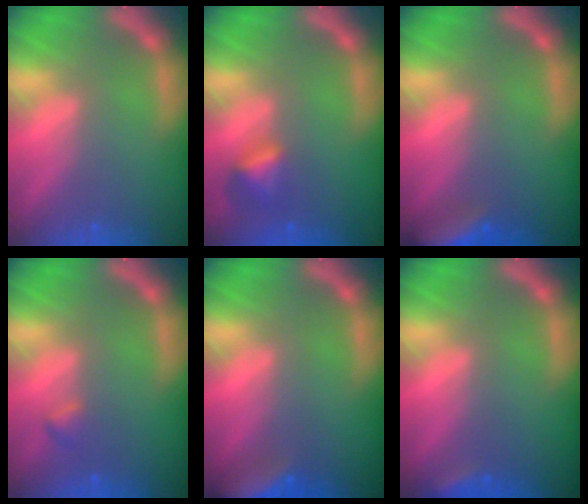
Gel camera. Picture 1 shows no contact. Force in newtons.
{"total": 2.4}
{"total": 6.5}
{"total": 0.9}
{"total": 7.0}
{"total": 1.9}